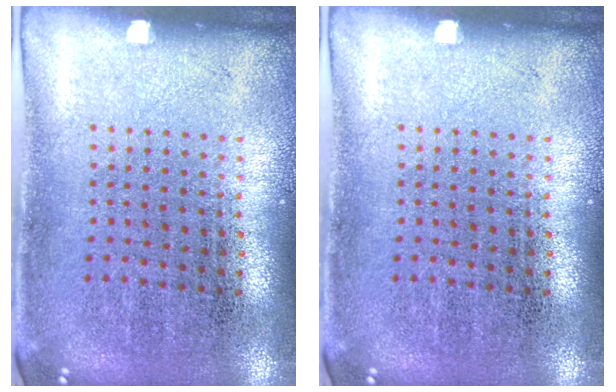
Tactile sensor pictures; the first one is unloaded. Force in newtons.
{"total": 0.0}